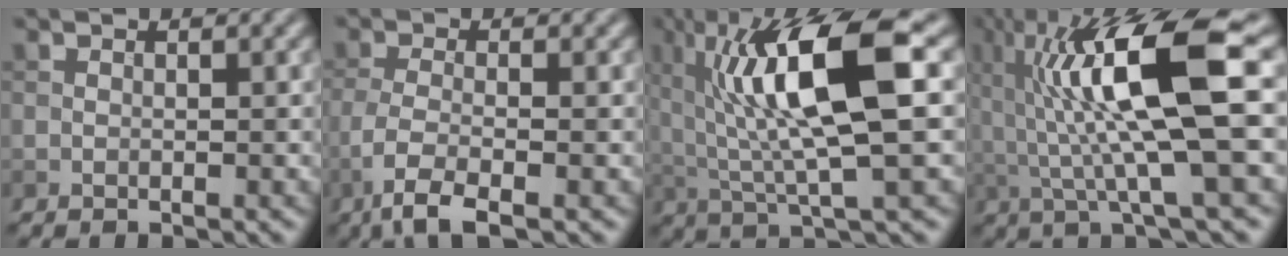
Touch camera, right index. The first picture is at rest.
{"total": 4.0, "force": [-2.3, 0.9, 3.1], "torque": [-0.066, -0.005, -0.056]}
{"total": 11.0, "force": [2.6, 2.5, 10.4], "torque": [-0.178, 0.000, 0.052]}
{"total": 12.3, "force": [2.3, 2.5, 11.8], "torque": [-0.207, 0.007, 0.047]}